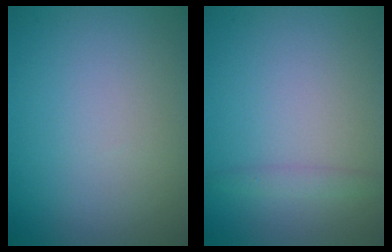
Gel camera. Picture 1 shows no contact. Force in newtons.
{"total": 1.1, "press": 1.1, "slide": 0.1}